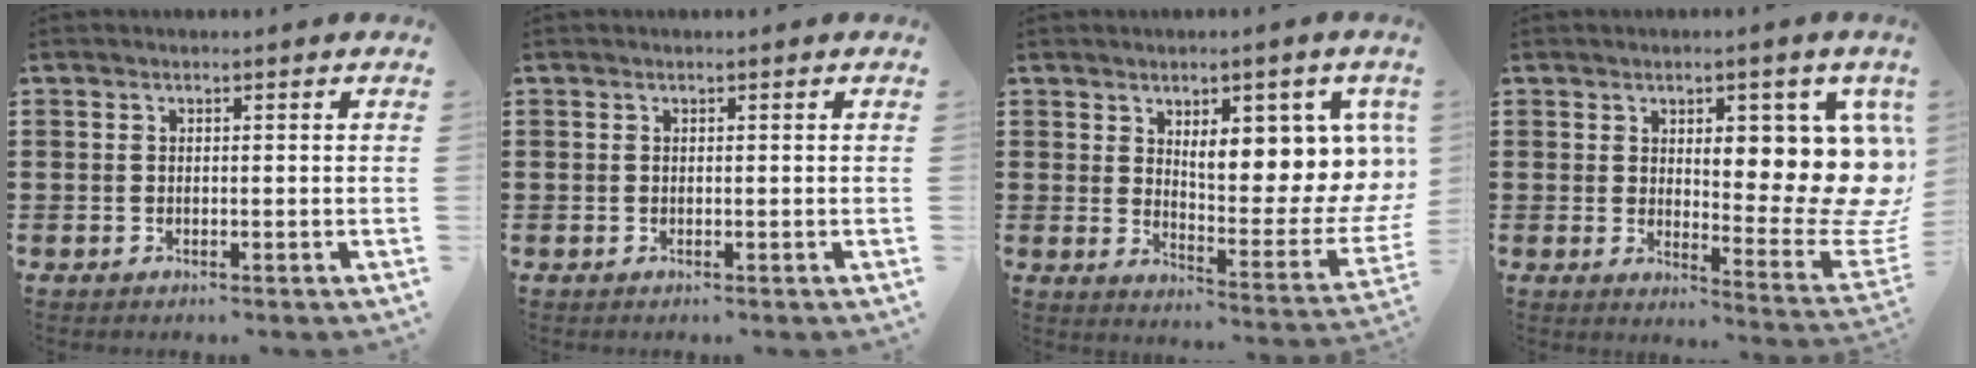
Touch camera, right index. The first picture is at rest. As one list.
[{"total": 0.0}, {"total": 10.1, "force": [4.8, 4.0, 7.9], "torque": [-0.102, -0.045, 0.074]}, {"total": 11.6, "force": [4.1, 5.2, 9.5], "torque": [-0.105, -0.047, 0.066]}]